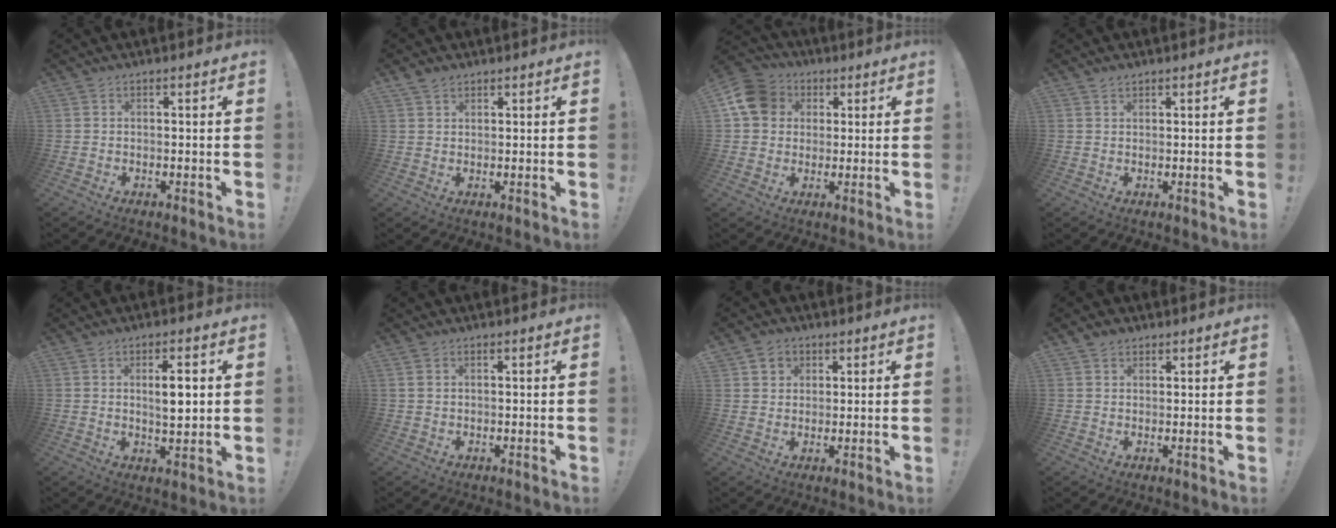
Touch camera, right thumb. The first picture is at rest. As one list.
[{"total": 2.2, "force": [1.6, 1.3, 0.9], "torque": [-0.018, -0.004, 0.030]}, {"total": 12.3, "force": [3.2, 10.5, 5.5], "torque": [-0.080, -0.002, 0.065]}, {"total": 1.3, "force": [1.1, 0.4, 0.4], "torque": [-0.005, -0.004, 0.021]}, {"total": 6.6, "force": [1.3, 2.1, 6.1], "torque": [-0.088, -0.008, 0.014]}, {"total": 1.3, "force": [0.7, 0.9, 0.6], "torque": [-0.011, 0.001, 0.014]}, {"total": 4.5, "force": [2.0, 3.9, 0.7], "torque": [-0.007, -0.008, 0.038]}, {"total": 2.2, "force": [1.7, 1.4, 0.5], "torque": [-0.005, -0.007, 0.029]}]